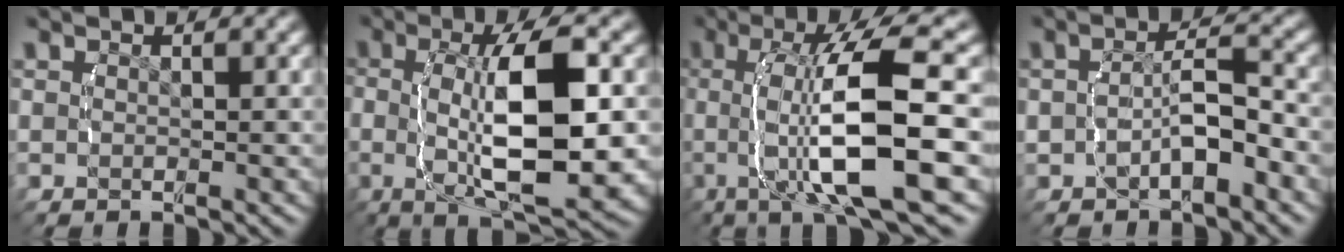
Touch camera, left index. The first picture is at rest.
{"total": 10.9, "force": [-0.5, 4.4, 10.0], "torque": [-0.173, -0.009, 0.005]}
{"total": 10.5, "force": [-0.7, 3.5, 9.9], "torque": [-0.169, 0.007, -0.001]}
{"total": 3.7, "force": [-1.9, 1.6, 2.7], "torque": [-0.054, 0.001, -0.027]}